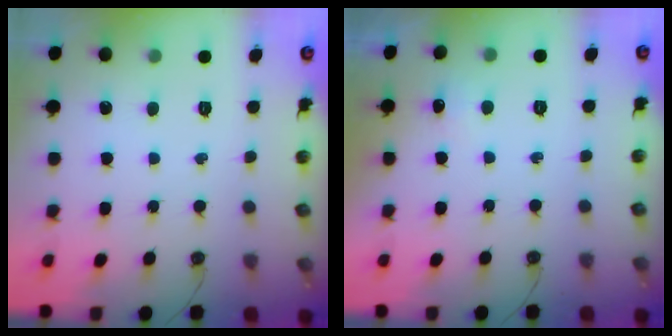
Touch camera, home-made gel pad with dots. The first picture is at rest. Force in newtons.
{"total": 4.1, "press": 4.0, "slide": 1.0}